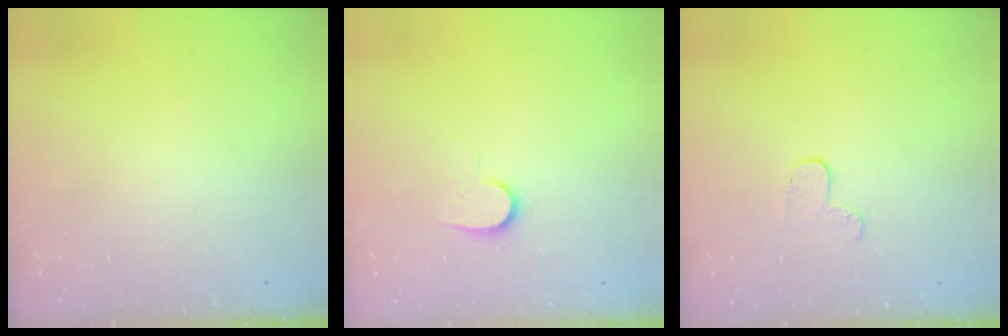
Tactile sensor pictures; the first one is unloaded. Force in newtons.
{"total": 6.4, "press": 6.3, "slide": 0.7}
{"total": 4.0, "press": 3.9, "slide": 0.4}